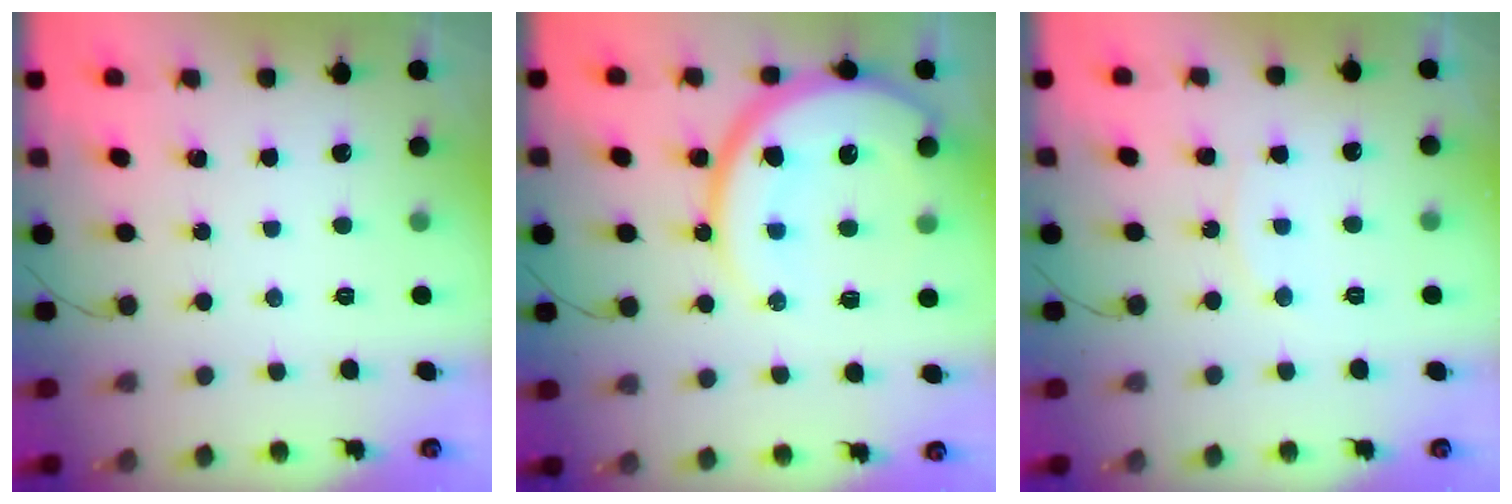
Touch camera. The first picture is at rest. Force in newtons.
{"total": 18.3, "press": 18.3, "slide": 1.7}
{"total": 5.4, "press": 5.4, "slide": 0.5}